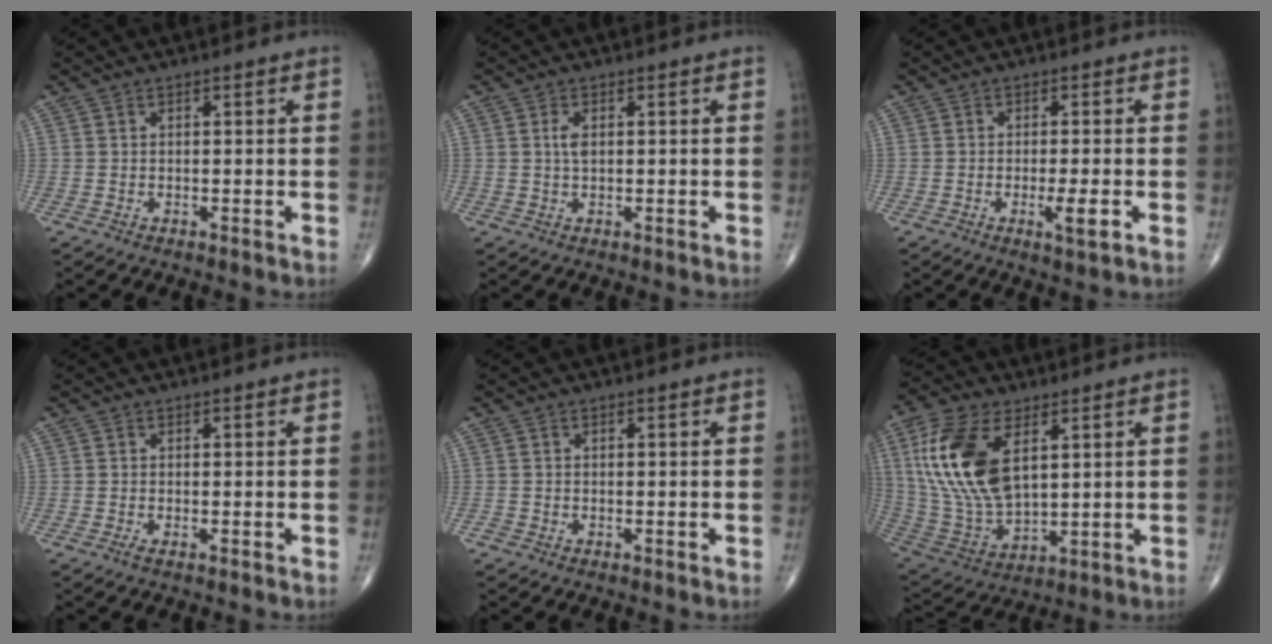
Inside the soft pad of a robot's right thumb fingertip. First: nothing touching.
{"total": 2.1, "force": [0.4, 1.1, 1.8], "torque": [-0.035, 0.000, 0.008]}
{"total": 3.8, "force": [-1.2, 0.6, 3.6], "torque": [-0.062, -0.007, -0.022]}
{"total": 0.7, "force": [-0.4, 0.1, 0.6], "torque": [-0.021, -0.004, -0.012]}
{"total": 0.6, "force": [-0.4, 0.5, 0.2], "torque": [-0.002, 0.001, -0.011]}
{"total": 19.8, "force": [6.0, 10.5, 15.7], "torque": [-0.319, -0.022, 0.119]}